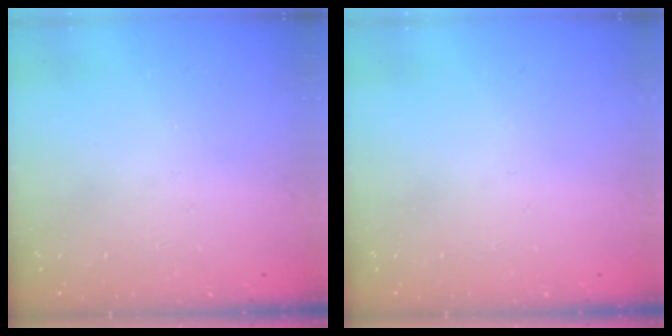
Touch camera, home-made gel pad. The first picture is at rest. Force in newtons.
{"total": 0.0}